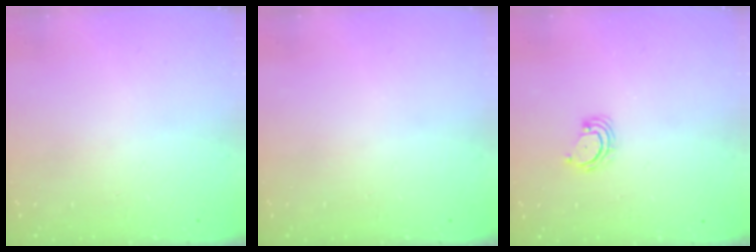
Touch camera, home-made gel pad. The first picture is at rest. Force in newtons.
{"total": 0.0}
{"total": 3.8, "press": 3.8, "slide": 0.5}